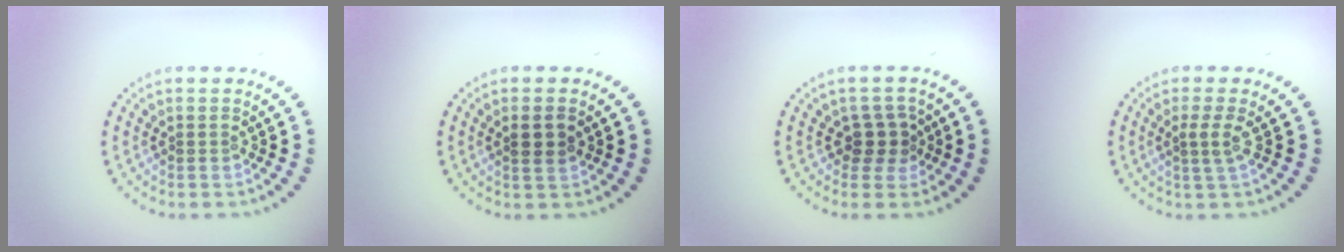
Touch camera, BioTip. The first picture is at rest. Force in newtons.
{"total": 1.8, "press": 1.7, "slide": 0.4}
{"total": 2.2, "press": 1.9, "slide": 1.2}
{"total": 2.0, "press": 1.4, "slide": 1.4}